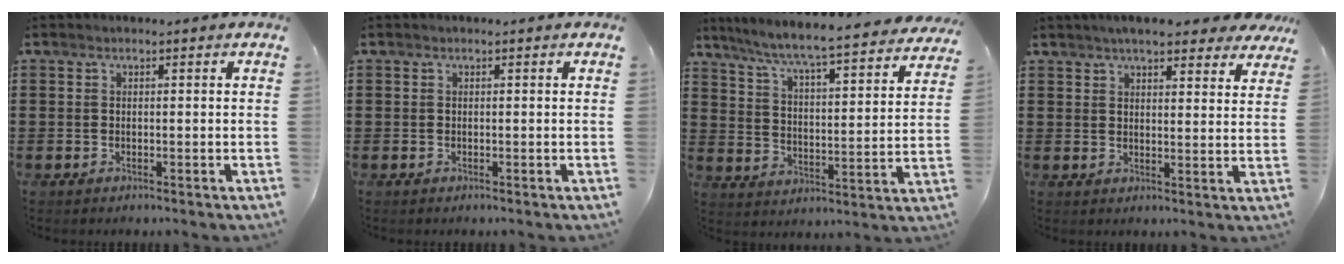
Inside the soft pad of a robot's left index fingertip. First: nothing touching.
{"total": 0.0}
{"total": 6.3, "force": [5.7, -0.5, 2.6], "torque": [-0.078, -0.049, 0.092]}
{"total": 5.8, "force": [5.1, 1.0, 2.5], "torque": [-0.058, -0.007, 0.092]}